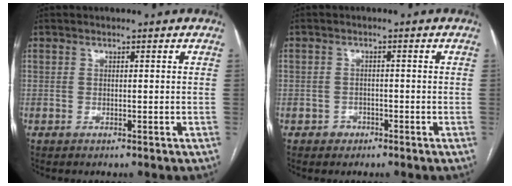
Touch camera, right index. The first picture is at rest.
{"total": 2.0, "force": [-1.1, 1.6, 0.1], "torque": [0.005, 0.009, -0.021]}